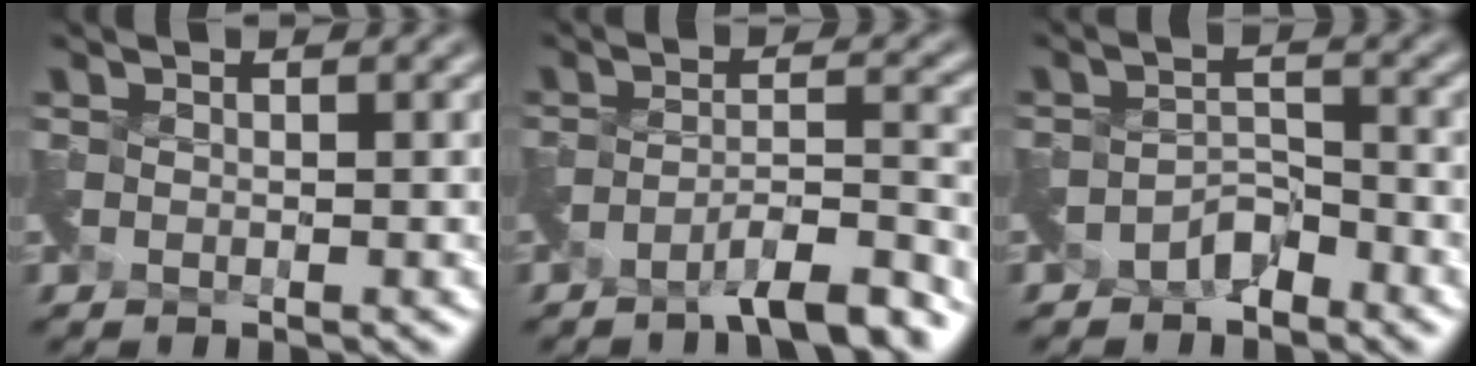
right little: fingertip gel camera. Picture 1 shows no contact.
{"total": 5.3, "force": [-4.4, 0.5, 2.9], "torque": [-0.044, 0.001, -0.069]}
{"total": 1.8, "force": [-1.7, 0.5, 0.4], "torque": [-0.011, 0.005, -0.030]}